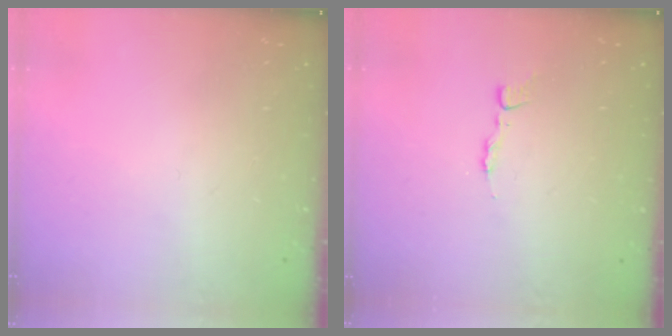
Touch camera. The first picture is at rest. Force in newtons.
{"total": 3.5, "press": 3.5, "slide": 0.3}